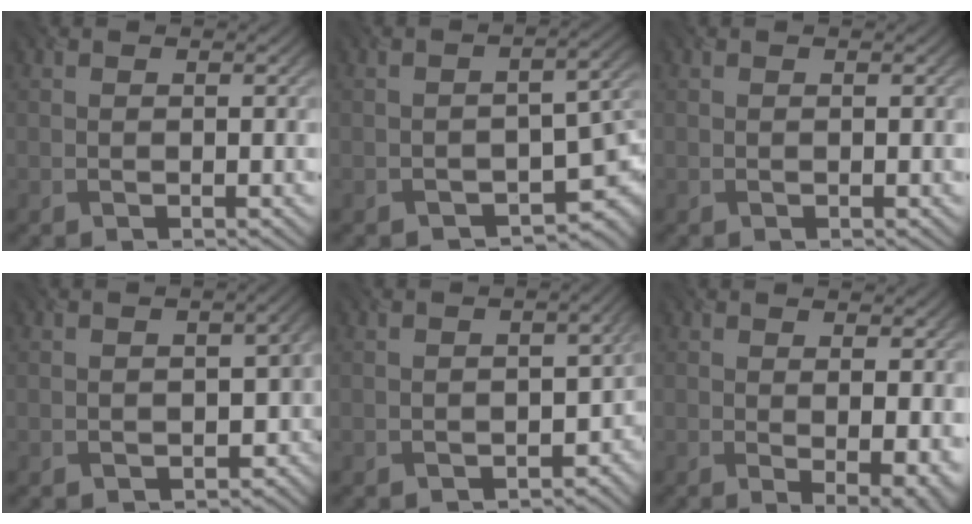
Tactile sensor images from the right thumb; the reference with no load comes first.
{"total": 6.3, "force": [-2.9, 3.4, 4.4], "torque": [-0.047, -0.014, -0.041]}
{"total": 0.0}
{"total": 5.2, "force": [-1.9, 3.7, 3.1], "torque": [-0.034, -0.029, -0.020]}
{"total": 4.9, "force": [-3.1, 2.7, 2.7], "torque": [-0.020, -0.019, -0.043]}
{"total": 4.5, "force": [-0.2, 1.3, 4.3], "torque": [-0.064, -0.014, 0.006]}